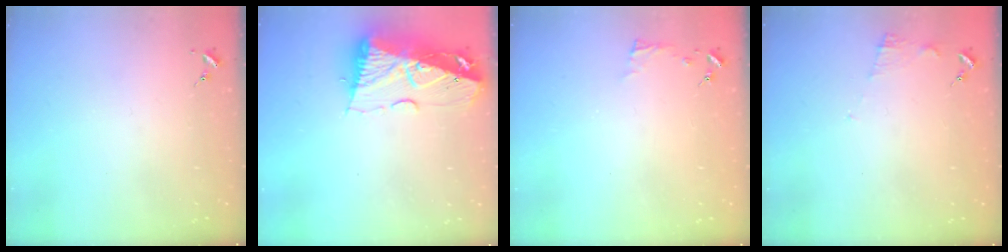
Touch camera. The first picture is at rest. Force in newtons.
{"total": 14.8, "press": 14.7, "slide": 1.8}
{"total": 3.8, "press": 3.7, "slide": 0.4}
{"total": 6.7, "press": 6.7, "slide": 0.5}